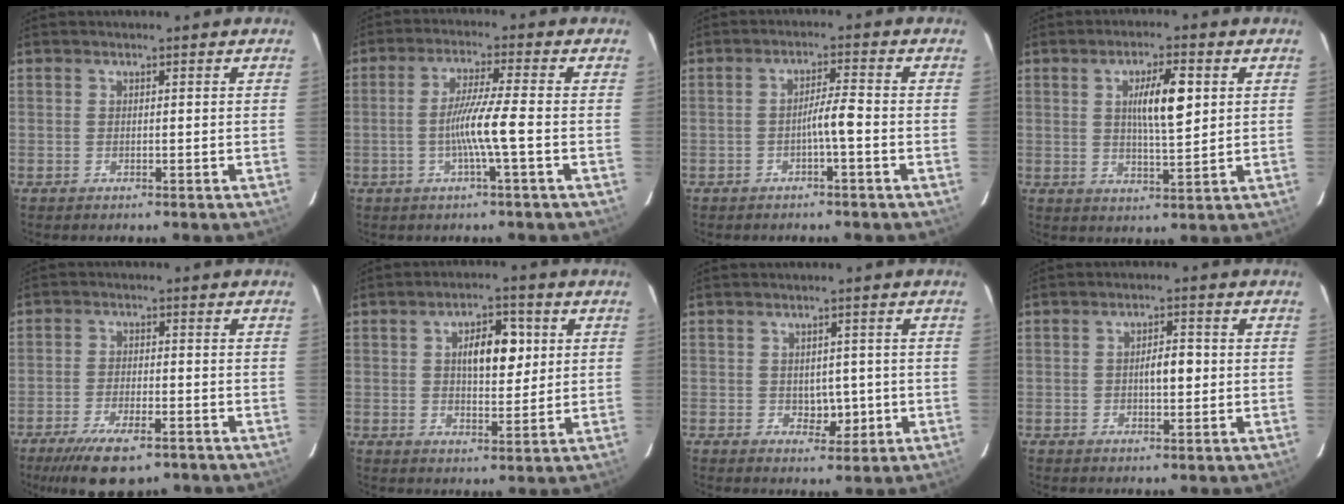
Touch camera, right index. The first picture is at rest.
{"total": 6.6, "force": [-1.5, -1.0, 6.3], "torque": [-0.121, -0.001, -0.030]}
{"total": 3.3, "force": [-1.2, -0.2, 3.0], "torque": [-0.046, 0.006, -0.021]}
{"total": 7.8, "force": [2.0, 1.4, 7.4], "torque": [-0.127, 0.005, 0.036]}
{"total": 9.1, "force": [-6.5, 2.5, 6.0], "torque": [-0.103, -0.016, -0.101]}
{"total": 7.6, "force": [1.9, 3.3, 6.6], "torque": [-0.103, 0.013, 0.033]}
{"total": 3.4, "force": [-0.4, 2.5, 2.3], "torque": [-0.025, 0.004, 0.004]}
{"total": 3.7, "force": [0.0, 1.4, 3.4], "torque": [-0.057, 0.009, 0.003]}